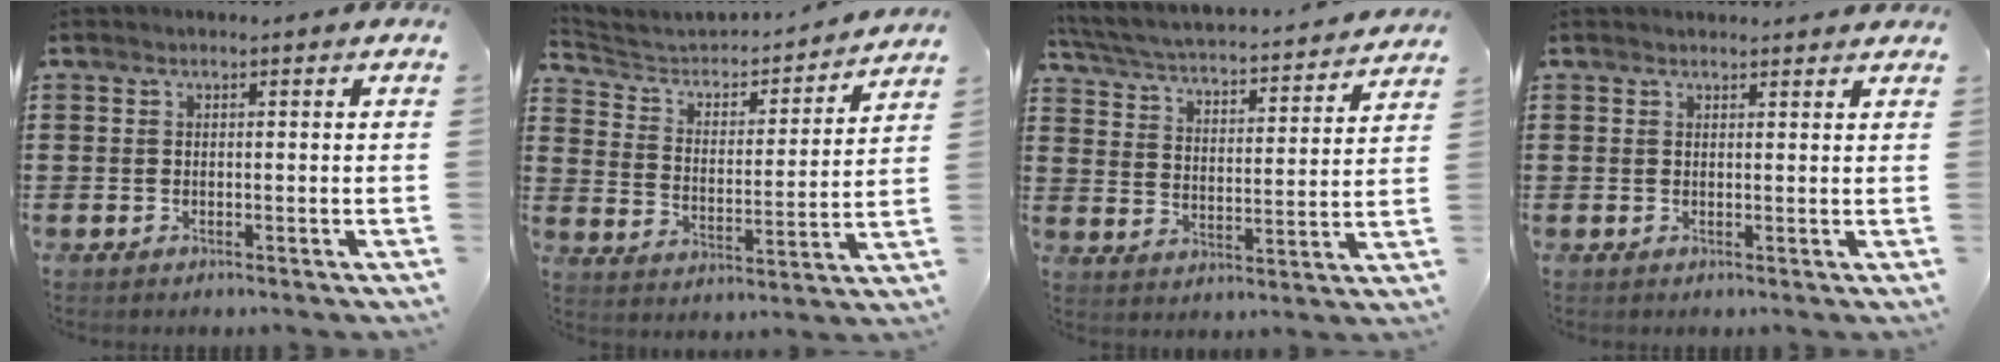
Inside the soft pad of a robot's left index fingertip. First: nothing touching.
{"total": 3.5, "force": [3.2, 1.4, 0.7], "torque": [-0.040, -0.031, 0.043]}
{"total": 3.5, "force": [3.3, -0.1, 1.2], "torque": [-0.043, -0.032, 0.045]}
{"total": 1.3, "force": [1.3, 0.1, 0.0], "torque": [-0.004, 0.001, 0.026]}